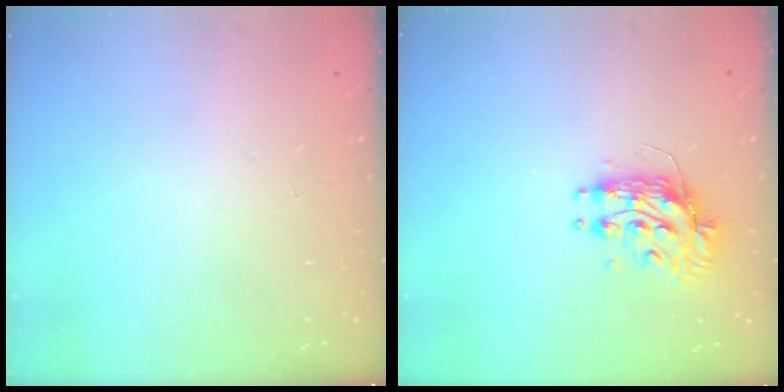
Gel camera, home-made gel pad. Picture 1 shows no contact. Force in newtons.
{"total": 9.2, "press": 9.2, "slide": 0.7}